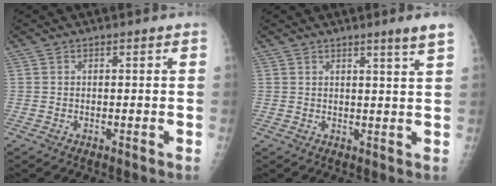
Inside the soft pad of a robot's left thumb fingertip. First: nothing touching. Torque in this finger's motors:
{"motor_torque": [1.61, 0.86, 1.00, -0.85, 0.07]}